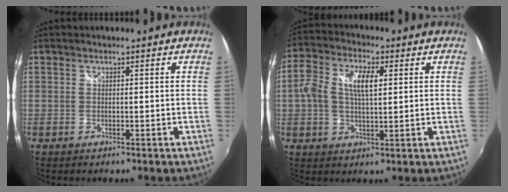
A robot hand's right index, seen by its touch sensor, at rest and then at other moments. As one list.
[{"total": 8.2, "force": [1.4, 3.8, 7.1], "torque": [-0.139, 0.019, 0.023]}]